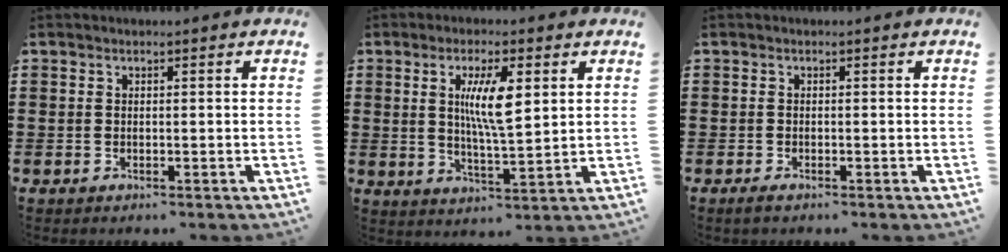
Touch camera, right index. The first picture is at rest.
{"total": 8.0, "force": [2.2, 2.2, 7.4], "torque": [-0.146, 0.001, 0.032]}
{"total": 0.8, "force": [-0.6, 0.1, 0.5], "torque": [-0.016, -0.008, -0.012]}